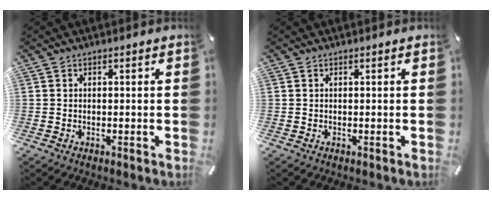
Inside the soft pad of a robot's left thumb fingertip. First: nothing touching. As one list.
[{"total": 0.0}]